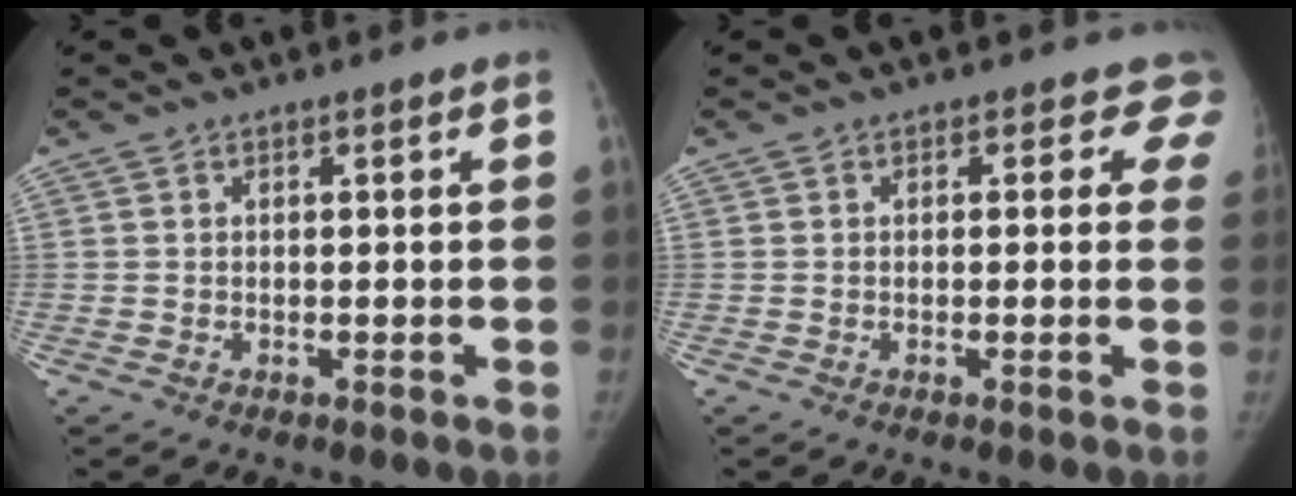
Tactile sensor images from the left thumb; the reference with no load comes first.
{"total": 3.2, "force": [2.3, 2.1, 0.9], "torque": [0.026, -0.006, 0.001]}